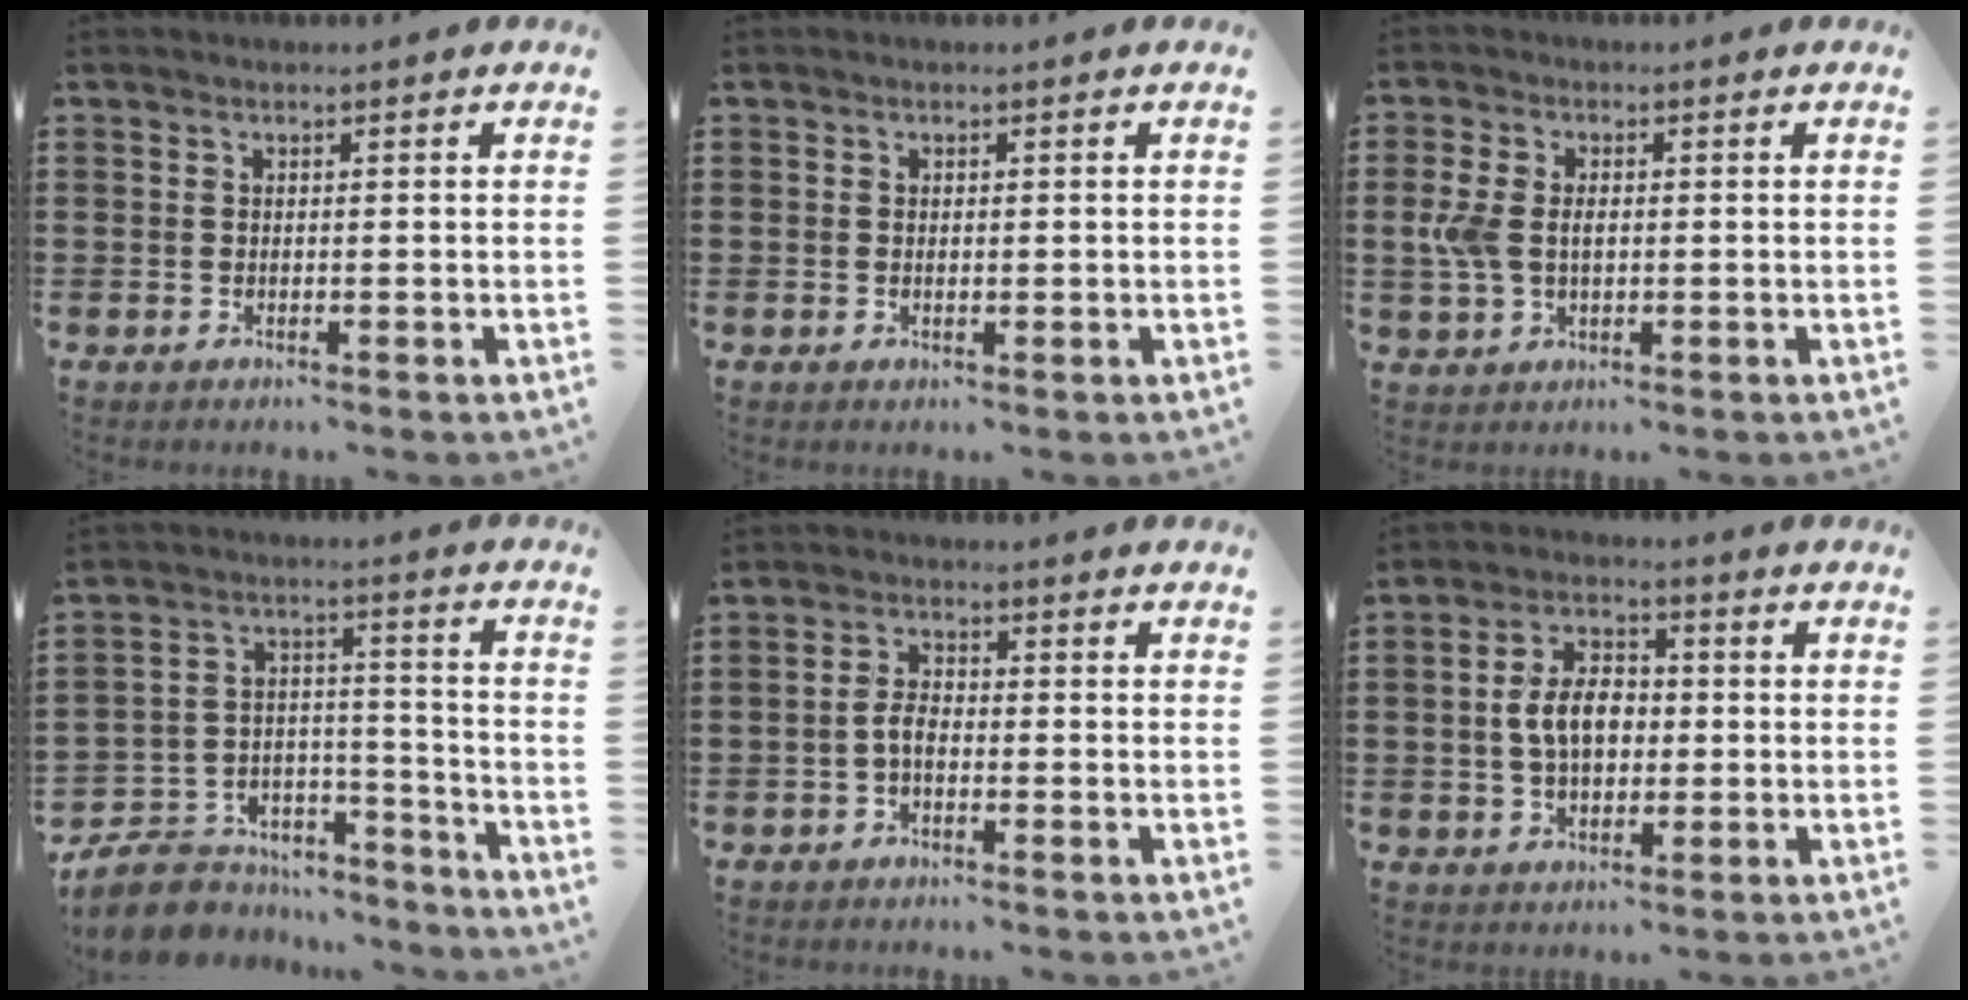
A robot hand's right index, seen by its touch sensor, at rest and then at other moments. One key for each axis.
{"total": 0.6, "fx": 0.0, "fy": 0.3, "fz": 0.5, "tx": -0.012, "ty": 0.000, "tz": 0.001}
{"total": 4.3, "fx": 0.1, "fy": 2.8, "fz": 3.3, "tx": -0.089, "ty": 0.003, "tz": -0.007}
{"total": 7.4, "fx": -6.6, "fy": 3.2, "fz": 1.0, "tx": -0.033, "ty": 0.015, "tz": -0.128}
{"total": 3.0, "fx": -1.2, "fy": 1.3, "fz": 2.4, "tx": -0.059, "ty": -0.001, "tz": -0.028}
{"total": 6.9, "fx": -0.2, "fy": 4.2, "fz": 5.5, "tx": -0.121, "ty": 0.006, "tz": -0.014}